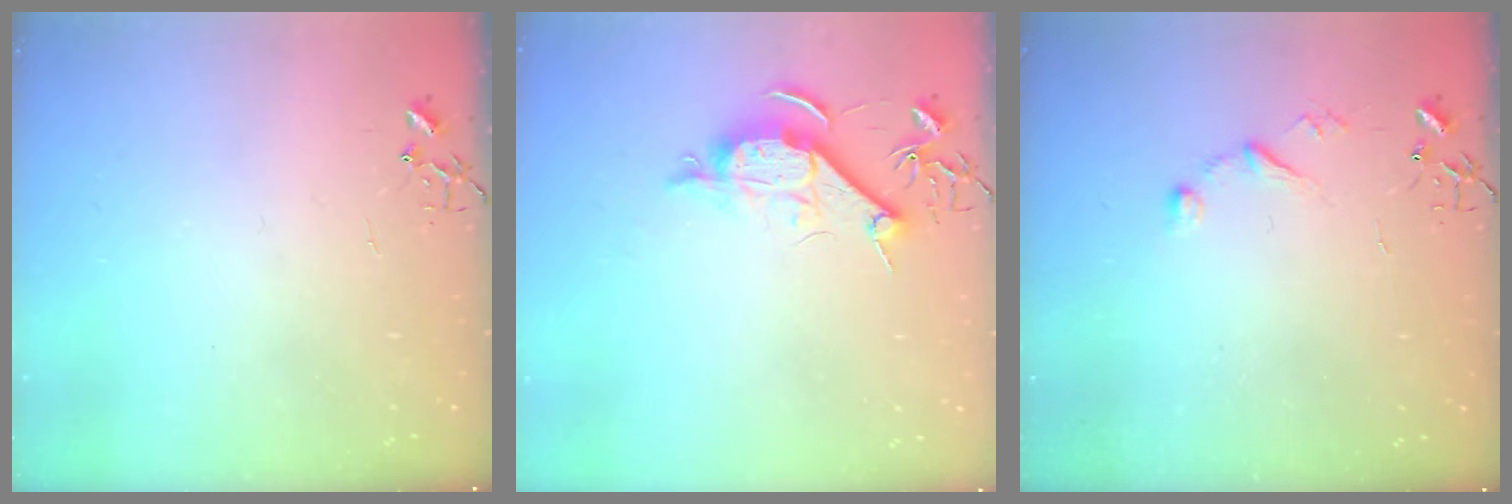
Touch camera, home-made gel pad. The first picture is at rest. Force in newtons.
{"total": 9.3, "press": 9.2, "slide": 1.1}
{"total": 6.6, "press": 6.6, "slide": 0.5}